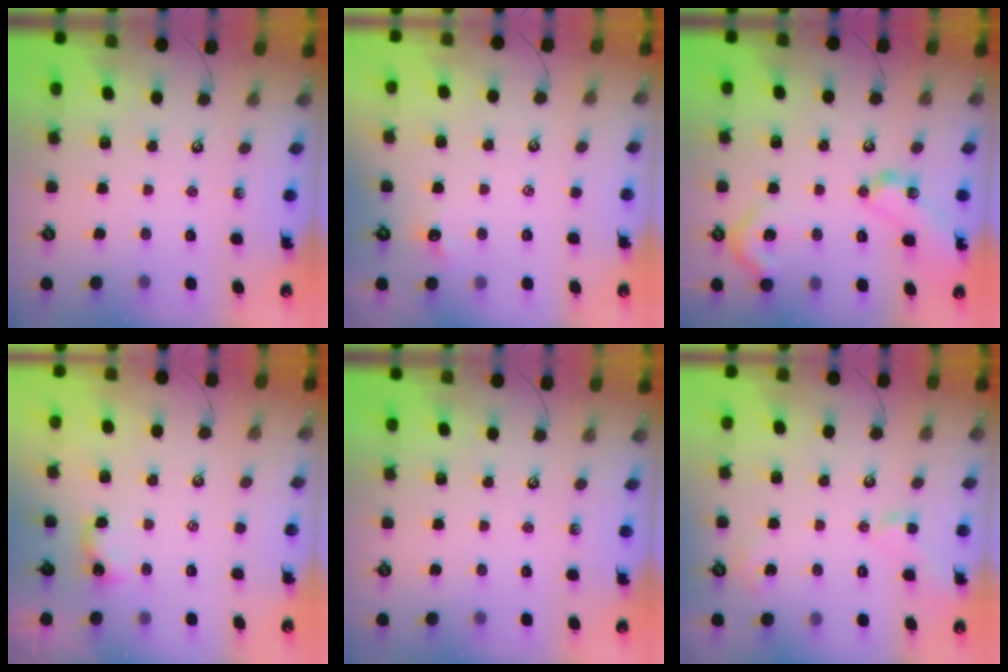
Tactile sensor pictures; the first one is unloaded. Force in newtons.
{"total": 0.7, "press": 0.4, "slide": 0.6}
{"total": 19.3, "press": 19.3, "slide": 0.8}
{"total": 2.9, "press": 2.9, "slide": 0.3}
{"total": 0.0}
{"total": 1.7, "press": 1.6, "slide": 0.6}